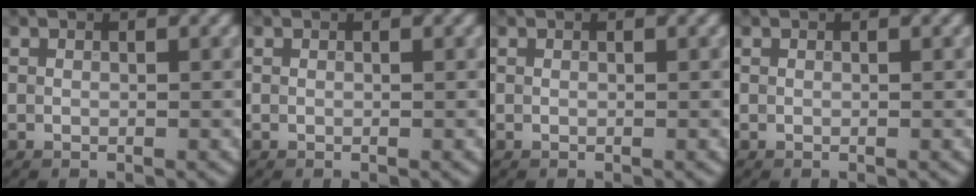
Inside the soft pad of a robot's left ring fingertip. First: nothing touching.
{"total": 0.0}
{"total": 0.0}
{"total": 0.0}